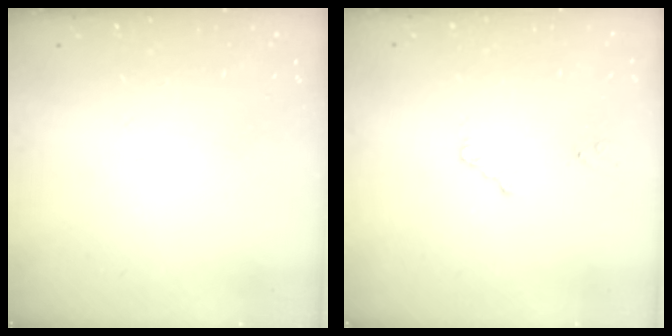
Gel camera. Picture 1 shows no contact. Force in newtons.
{"total": 2.2, "press": 2.2, "slide": 0.4}